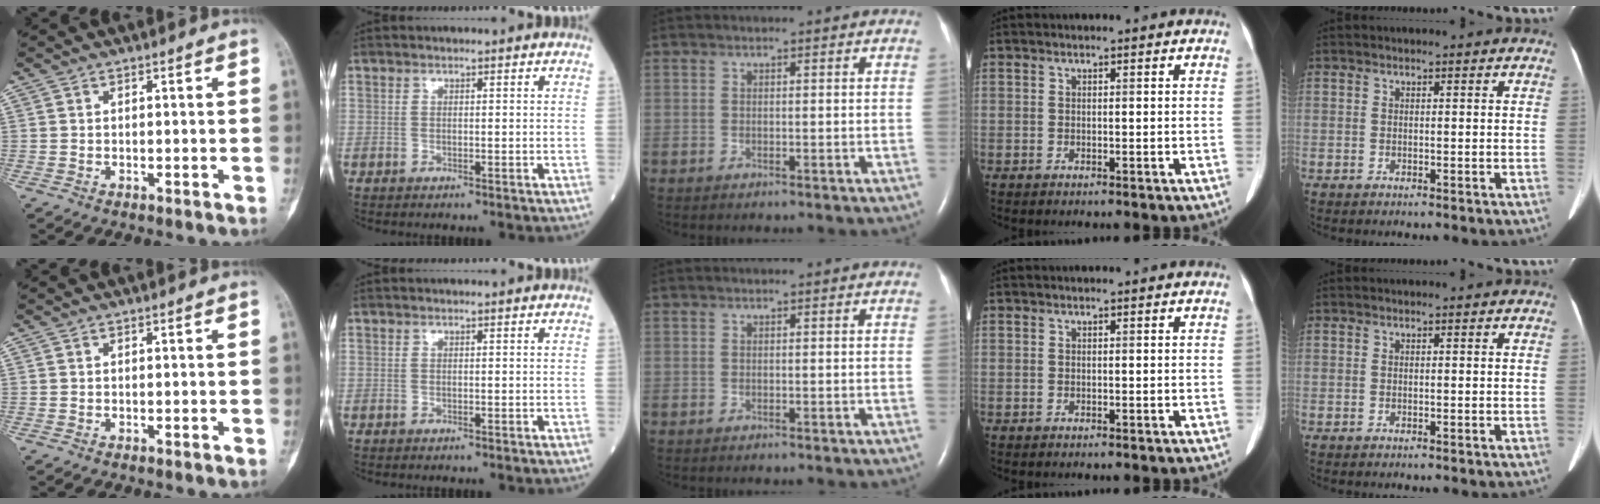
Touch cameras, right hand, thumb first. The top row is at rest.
{}